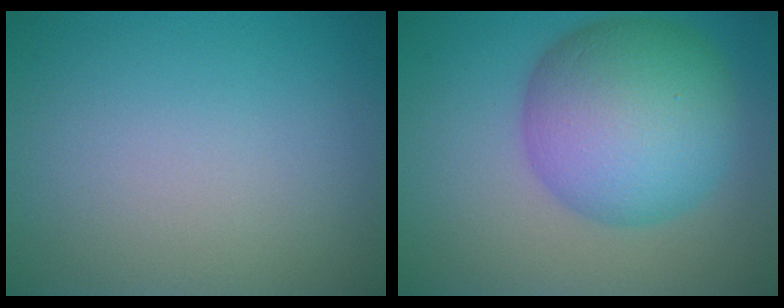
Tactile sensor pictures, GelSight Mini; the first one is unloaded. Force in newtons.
{"total": 10.6, "press": 10.6, "slide": 0.2}